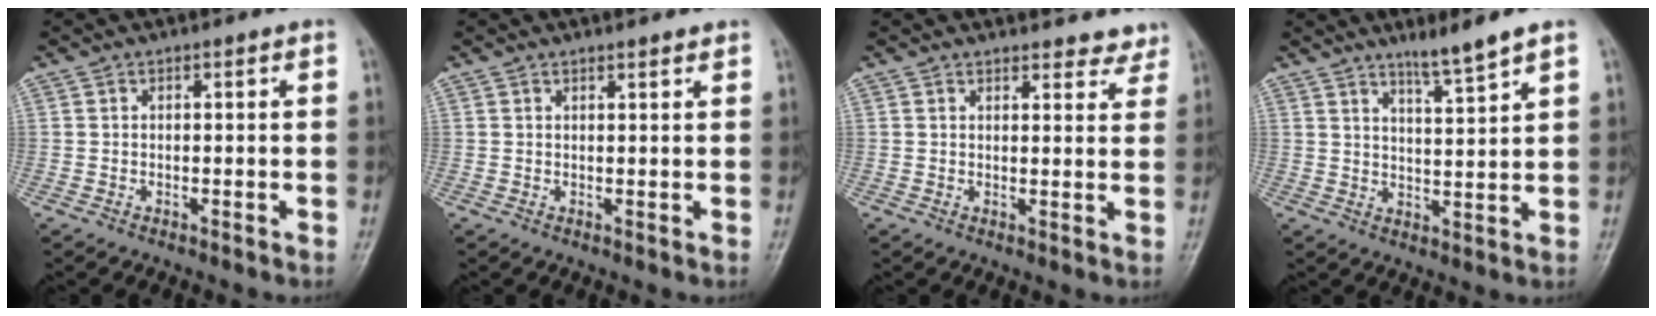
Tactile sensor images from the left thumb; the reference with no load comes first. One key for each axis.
{"total": 1.3, "fx": 1.2, "fy": 0.2, "fz": 0.5, "tx": -0.002, "ty": -0.005, "tz": 0.018}
{"total": 5.5, "fx": 5.1, "fy": 2.0, "fz": 0.6, "tx": 0.029, "ty": -0.028, "tz": 0.045}
{"total": 5.6, "fx": 4.4, "fy": -0.4, "fz": 3.5, "tx": -0.056, "ty": -0.040, "tz": 0.080}